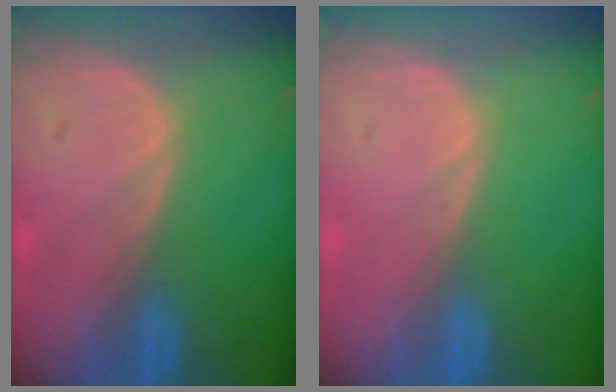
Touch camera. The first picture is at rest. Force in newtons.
{"total": 0.0}